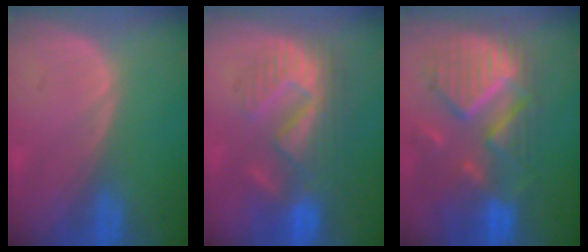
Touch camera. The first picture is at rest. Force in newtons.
{"total": 9.0, "press": 8.9, "slide": 1.6}
{"total": 12.0, "press": 10.5, "slide": 5.8}